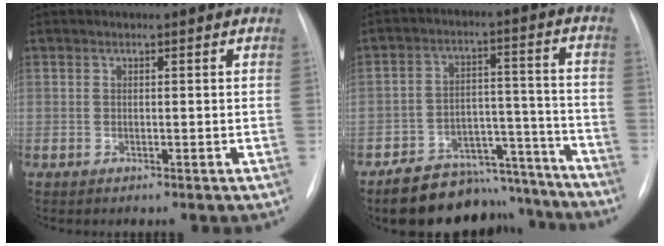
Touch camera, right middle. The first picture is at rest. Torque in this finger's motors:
{"motor_torque": [0.91, -1.12, 0.55, 0.10]}